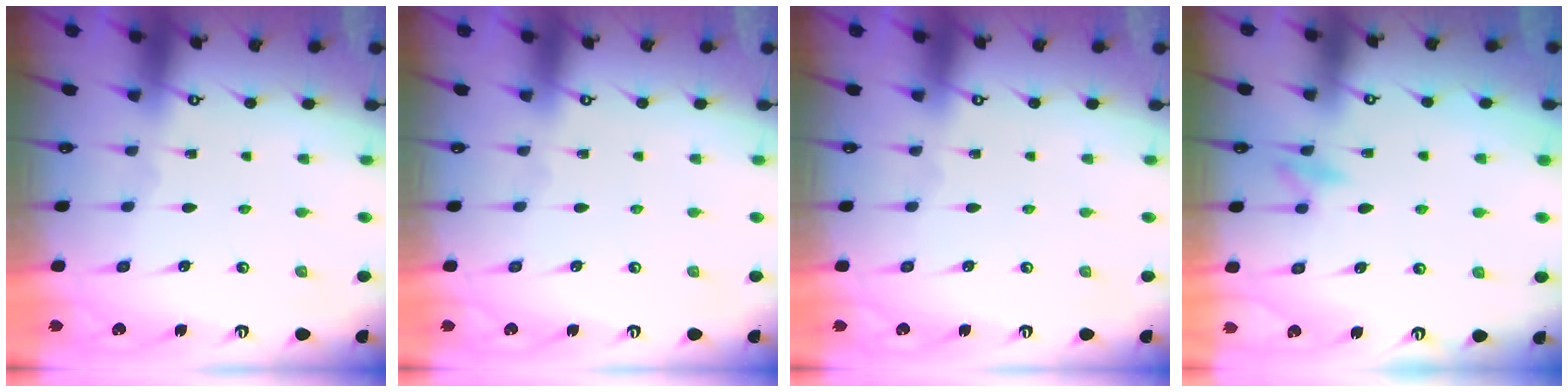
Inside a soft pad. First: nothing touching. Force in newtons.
{"total": 0.0}
{"total": 0.0}
{"total": 7.8, "press": 7.8, "slide": 0.9}